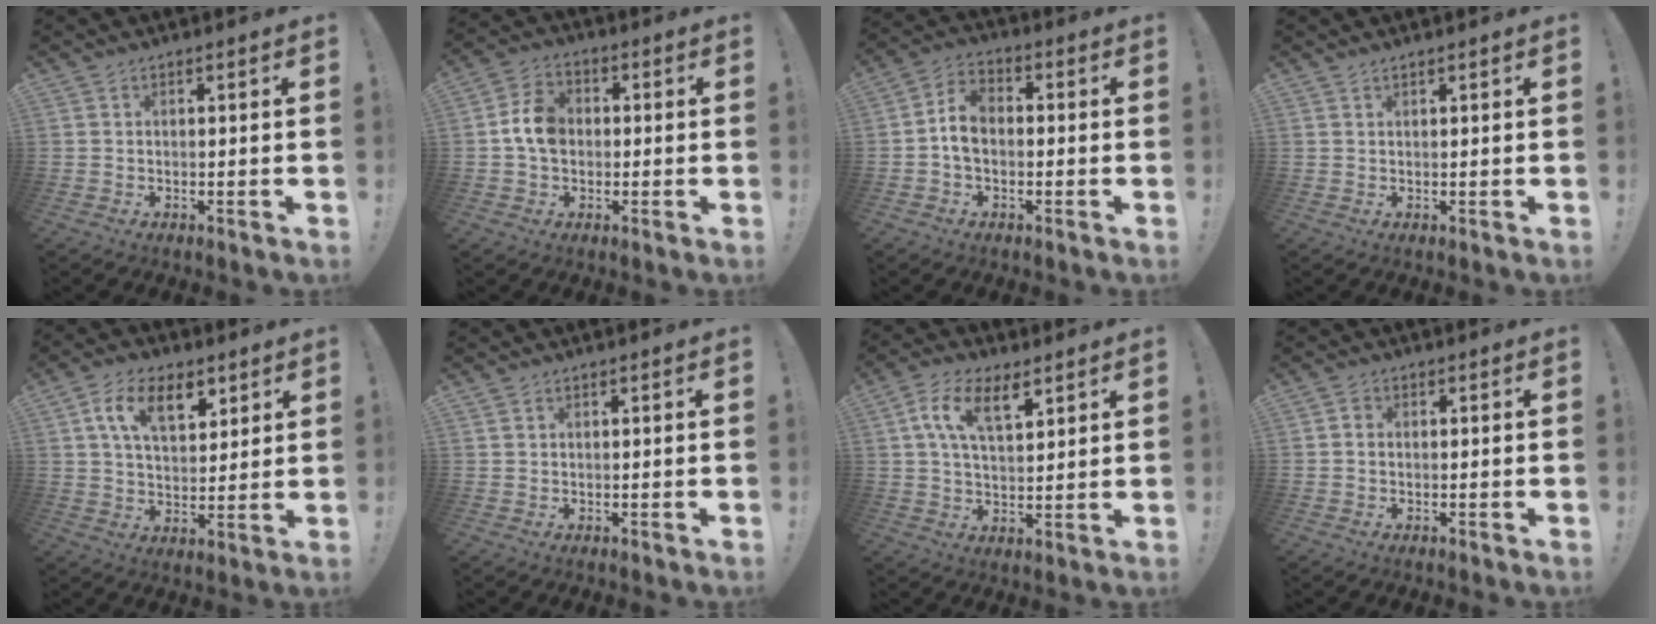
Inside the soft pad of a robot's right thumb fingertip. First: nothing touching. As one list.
[{"total": 8.7, "force": [0.1, 6.6, 5.6], "torque": [-0.089, 0.016, 0.006]}, {"total": 6.5, "force": [-0.8, 4.6, 4.4], "torque": [-0.082, 0.008, -0.013]}, {"total": 0.7, "force": [0.6, 0.0, 0.3], "torque": [-0.006, 0.000, 0.012]}, {"total": 13.0, "force": [6.0, 7.5, 8.8], "torque": [-0.134, -0.006, 0.108]}, {"total": 0.7, "force": [0.5, 0.4, 0.2], "torque": [0.001, -0.002, 0.009]}, {"total": 10.9, "force": [5.3, 5.2, 8.0], "torque": [-0.140, -0.003, 0.098]}, {"total": 1.1, "force": [-0.2, 1.0, 0.5], "torque": [-0.015, 0.006, -0.001]}]